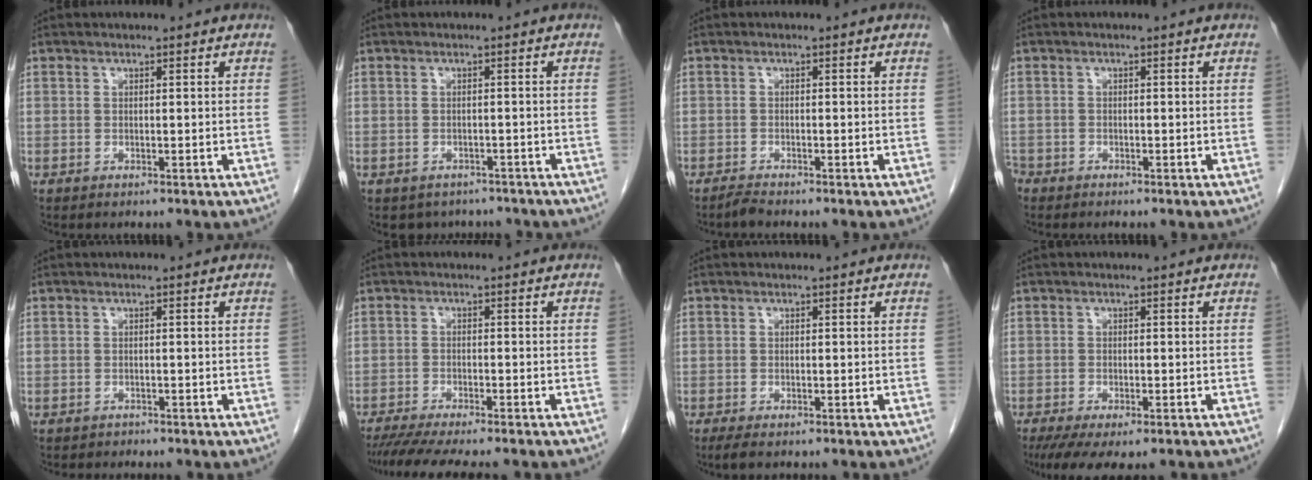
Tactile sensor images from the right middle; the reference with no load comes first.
{"total": 5.4, "force": [-4.6, 2.8, 0.4], "torque": [0.007, 0.009, -0.053]}
{"total": 1.2, "force": [-1.1, -0.2, 0.2], "torque": [-0.013, -0.006, -0.023]}
{"total": 2.0, "force": [-1.6, 1.1, 0.3], "torque": [-0.010, -0.001, -0.030]}
{"total": 0.7, "force": [-0.6, 0.3, -0.1], "torque": [-0.010, 0.000, -0.012]}
{"total": 10.2, "force": [-8.8, 0.7, 5.2], "torque": [-0.067, -0.018, -0.134]}
{"total": 2.2, "force": [-1.6, 0.6, 1.4], "torque": [-0.027, -0.007, -0.023]}
{"total": 8.4, "force": [-6.1, 2.6, 5.2], "torque": [-0.076, -0.015, -0.093]}